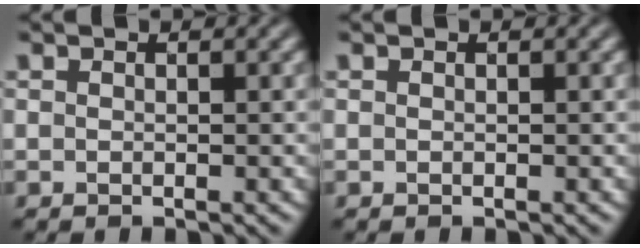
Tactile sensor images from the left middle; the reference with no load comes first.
{"total": 0.0}